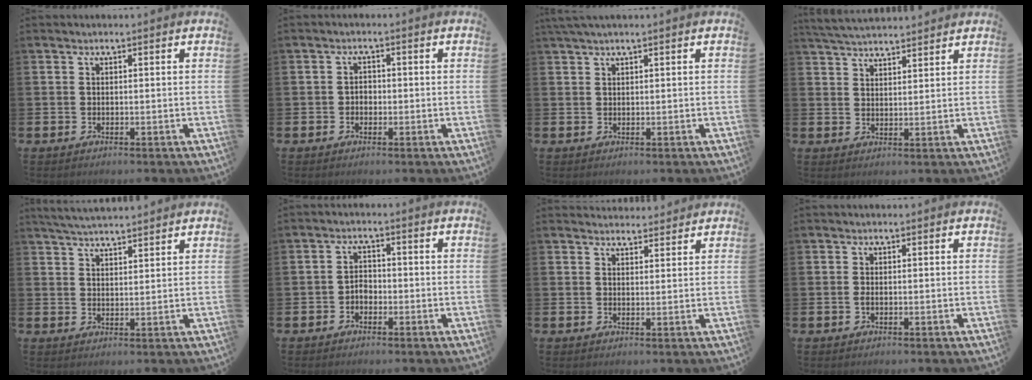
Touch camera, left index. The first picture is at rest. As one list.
[{"total": 1.5, "force": [-0.5, 1.2, 0.7], "torque": [0.000, 0.000, -0.014]}, {"total": 1.5, "force": [1.2, -0.1, 0.9], "torque": [-0.018, 0.003, 0.022]}, {"total": 4.1, "force": [4.1, 0.3, 0.3], "torque": [-0.011, -0.022, 0.074]}, {"total": 4.0, "force": [4.0, 0.2, 0.6], "torque": [-0.021, -0.016, 0.073]}, {"total": 2.0, "force": [-1.1, 1.3, 0.9], "torque": [-0.013, 0.005, -0.026]}, {"total": 2.7, "force": [2.6, 0.6, -0.2], "torque": [0.013, -0.017, 0.045]}, {"total": 0.6, "force": [-0.2, 0.2, 0.6], "torque": [-0.014, 0.001, -0.003]}]